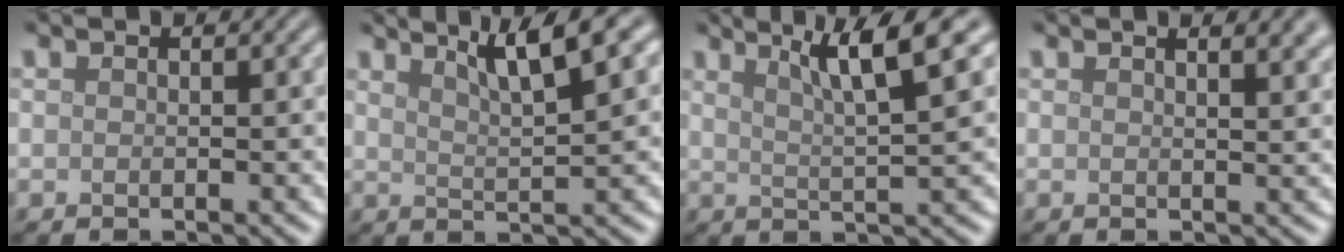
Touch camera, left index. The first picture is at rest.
{"total": 5.8, "force": [3.8, 0.9, 4.3], "torque": [-0.057, 0.015, 0.064]}
{"total": 5.9, "force": [3.2, 0.8, 4.8], "torque": [-0.070, 0.008, 0.054]}
{"total": 4.5, "force": [2.8, 1.9, 3.0], "torque": [-0.011, 0.022, 0.021]}